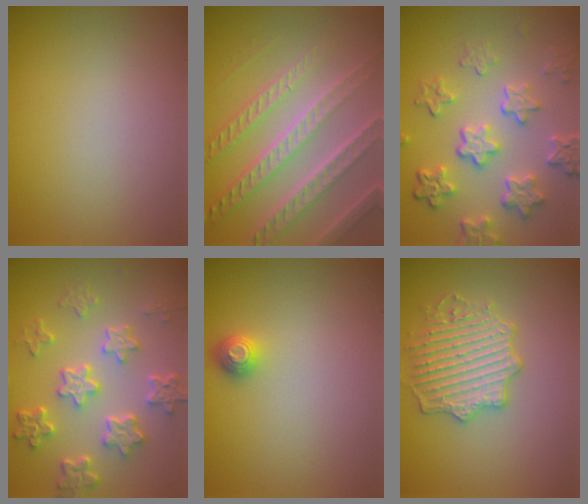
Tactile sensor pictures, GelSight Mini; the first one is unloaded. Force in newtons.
{"total": 7.9, "press": 5.4, "slide": 5.8}
{"total": 6.0, "press": 4.5, "slide": 4.0}
{"total": 5.7, "press": 4.4, "slide": 3.7}
{"total": 1.4, "press": 1.2, "slide": 0.5}
{"total": 3.9, "press": 3.8, "slide": 0.8}